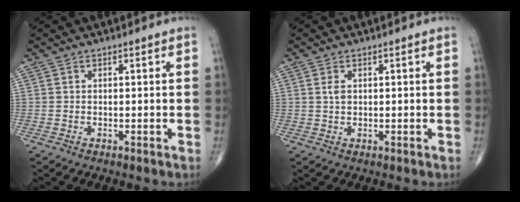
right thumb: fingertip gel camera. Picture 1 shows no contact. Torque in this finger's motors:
{"motor_torque": [-0.29, 0.12, 0.09, -0.25, 0.00]}